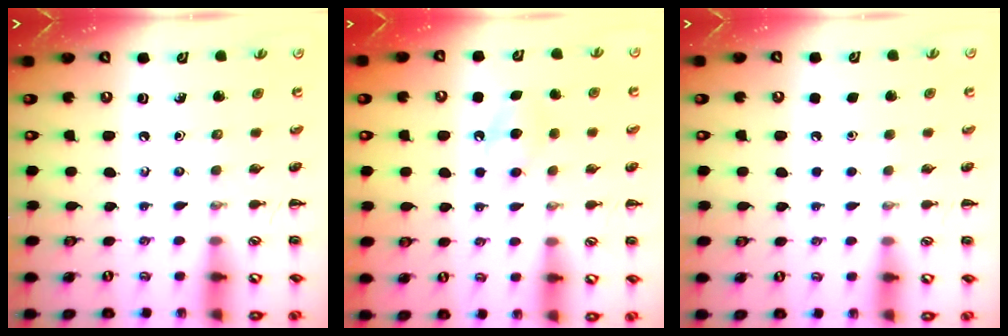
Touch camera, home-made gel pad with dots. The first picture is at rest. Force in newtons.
{"total": 7.6, "press": 7.4, "slide": 1.8}
{"total": 1.7, "press": 1.7, "slide": 0.1}